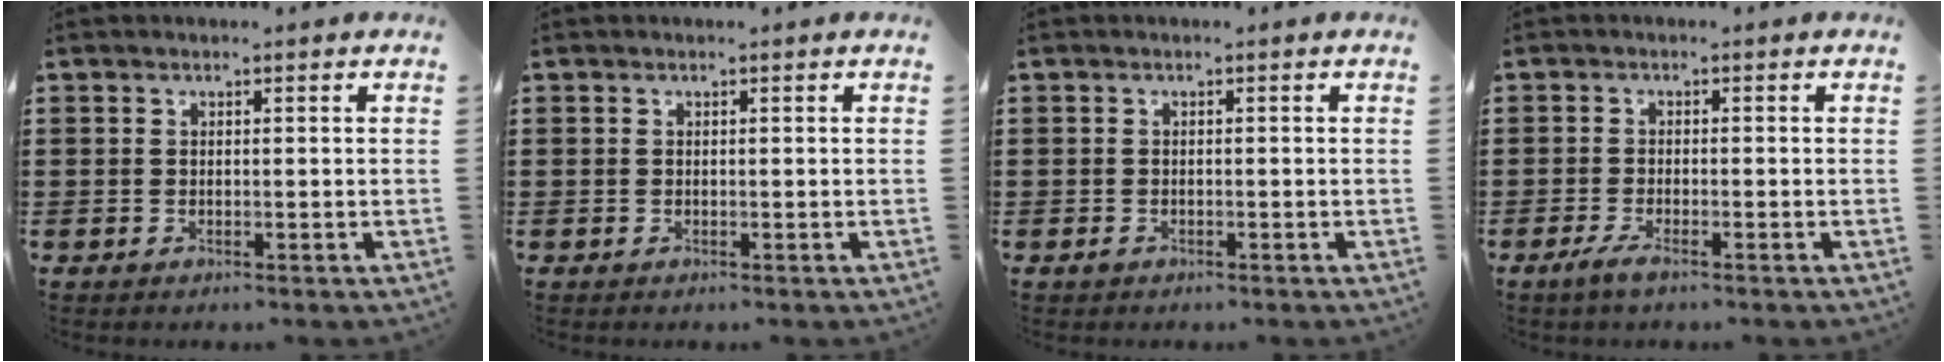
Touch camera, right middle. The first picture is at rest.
{"total": 0.0}
{"total": 0.6, "force": [-0.4, 0.4, 0.3], "torque": [-0.008, -0.001, -0.009]}
{"total": 2.0, "force": [-1.2, 0.3, 1.6], "torque": [-0.034, -0.004, -0.024]}